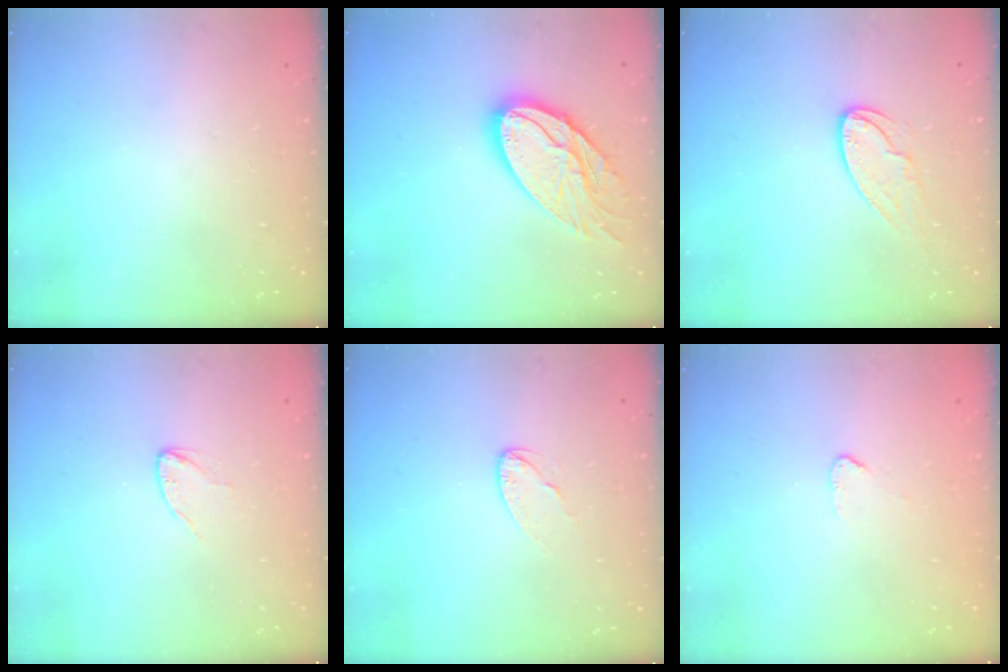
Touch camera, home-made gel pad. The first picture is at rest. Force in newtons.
{"total": 17.6, "press": 17.6, "slide": 1.3}
{"total": 8.4, "press": 8.4, "slide": 0.5}
{"total": 2.3, "press": 2.3, "slide": 0.2}
{"total": 4.1, "press": 4.1, "slide": 0.2}
{"total": 2.6, "press": 2.6, "slide": 0.2}